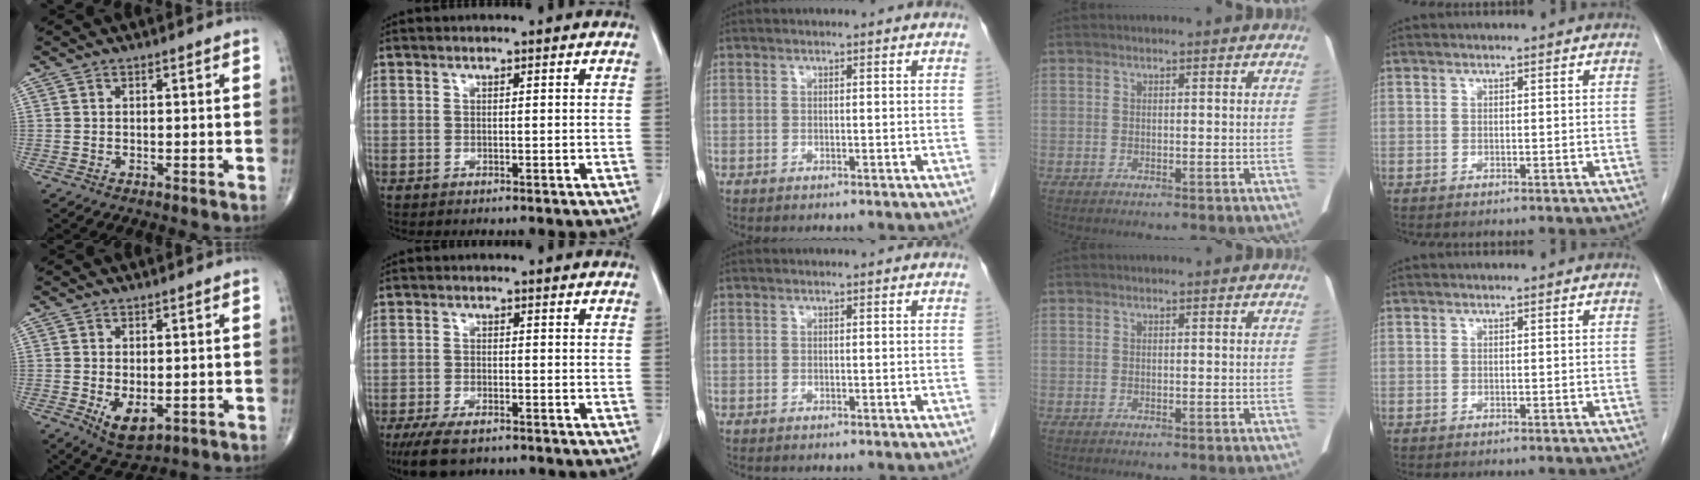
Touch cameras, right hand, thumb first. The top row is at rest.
{"thumb": {"total": 5.6, "force": [-1.0, 3.0, 4.7], "torque": [-0.071, -0.012, -0.002]}, "index": {"total": 6.7, "force": [-5.0, 2.2, 3.9], "torque": [-0.071, -0.012, -0.084]}}